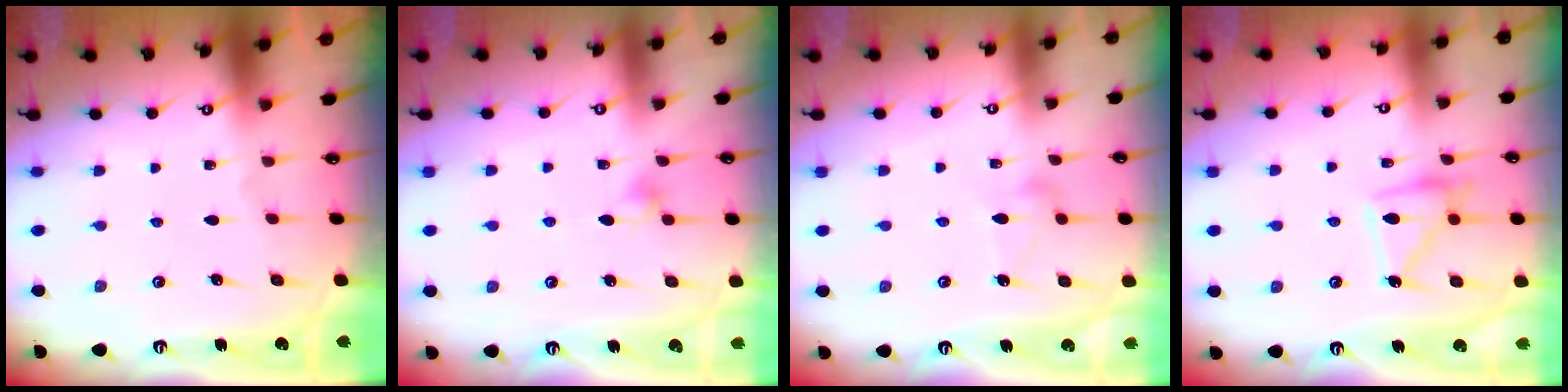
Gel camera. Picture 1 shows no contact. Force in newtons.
{"total": 5.4, "press": 5.3, "slide": 1.2}
{"total": 7.5, "press": 7.5, "slide": 0.4}
{"total": 12.7, "press": 12.7, "slide": 1.1}